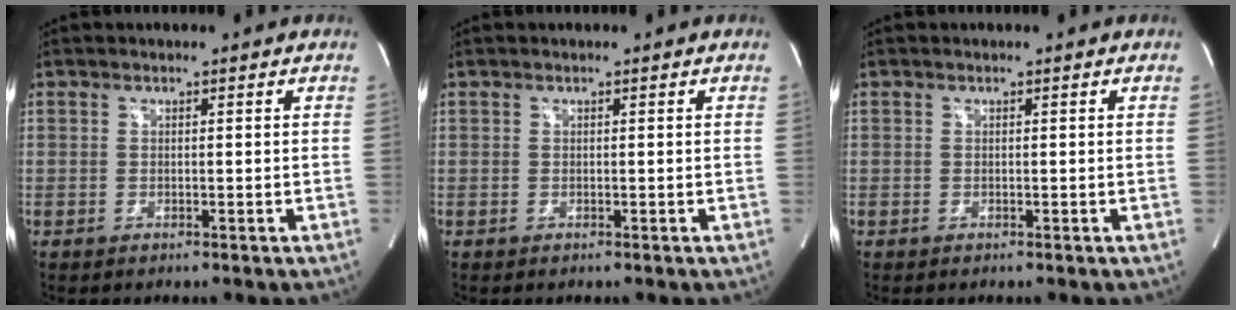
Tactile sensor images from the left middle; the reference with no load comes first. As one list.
[{"total": 0.0}, {"total": 0.0}]